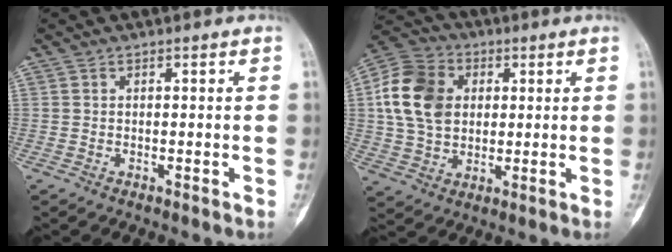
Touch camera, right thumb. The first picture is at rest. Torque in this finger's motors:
{"motor_torque": [1.28, 1.15, 0.53, -0.59, 0.24]}